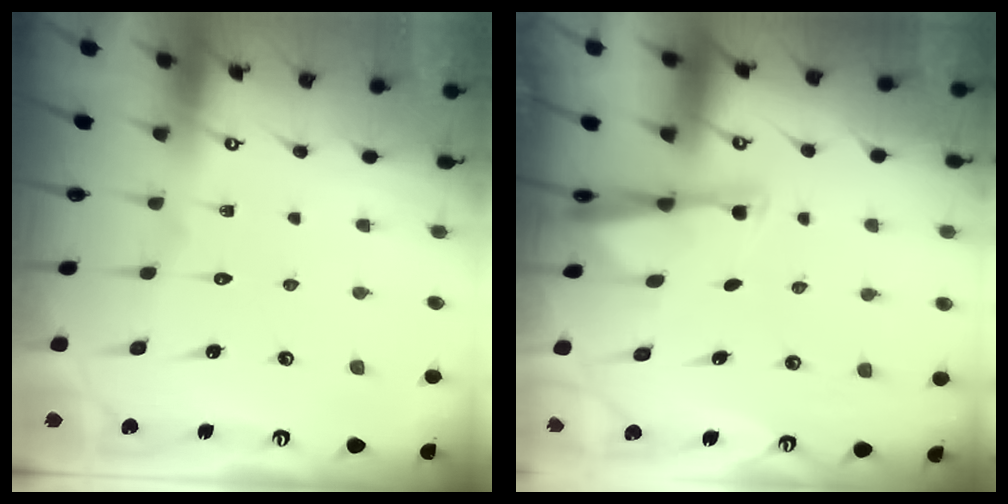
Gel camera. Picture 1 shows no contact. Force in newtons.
{"total": 3.4, "press": 3.3, "slide": 0.6}